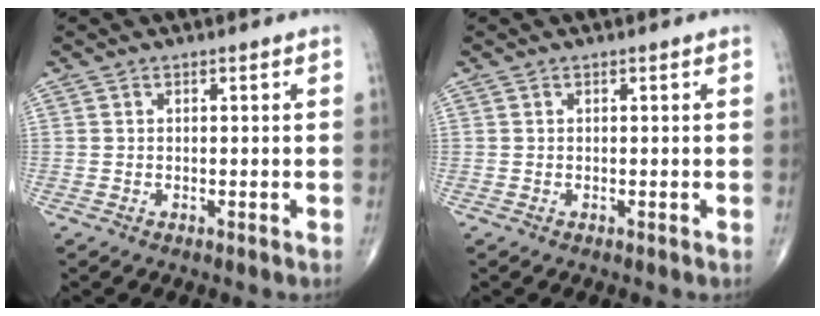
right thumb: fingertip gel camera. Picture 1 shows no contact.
{"total": 0.0}